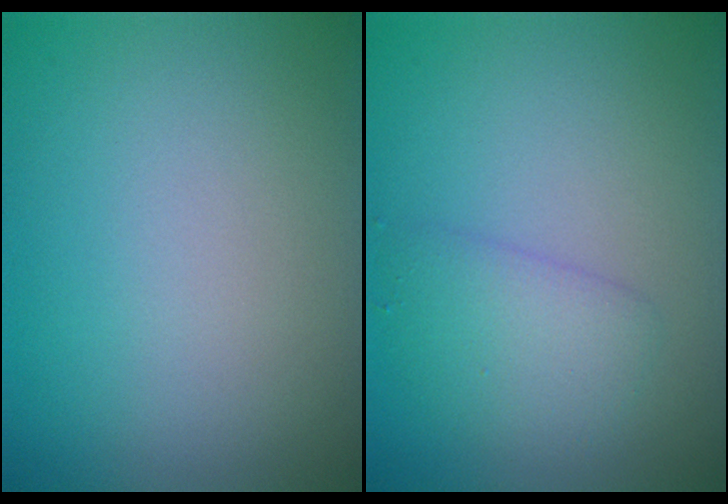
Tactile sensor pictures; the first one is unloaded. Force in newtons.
{"total": 2.4, "press": 2.4, "slide": 0.1}